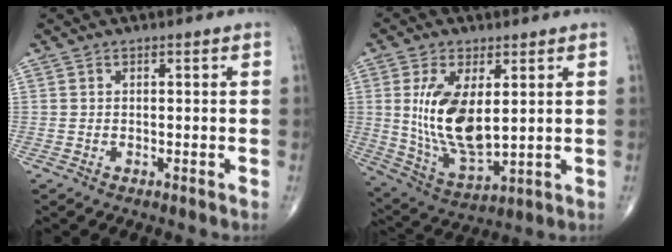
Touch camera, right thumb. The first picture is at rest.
{"total": 14.6, "force": [2.5, 6.9, 12.6], "torque": [-0.236, -0.024, 0.064]}